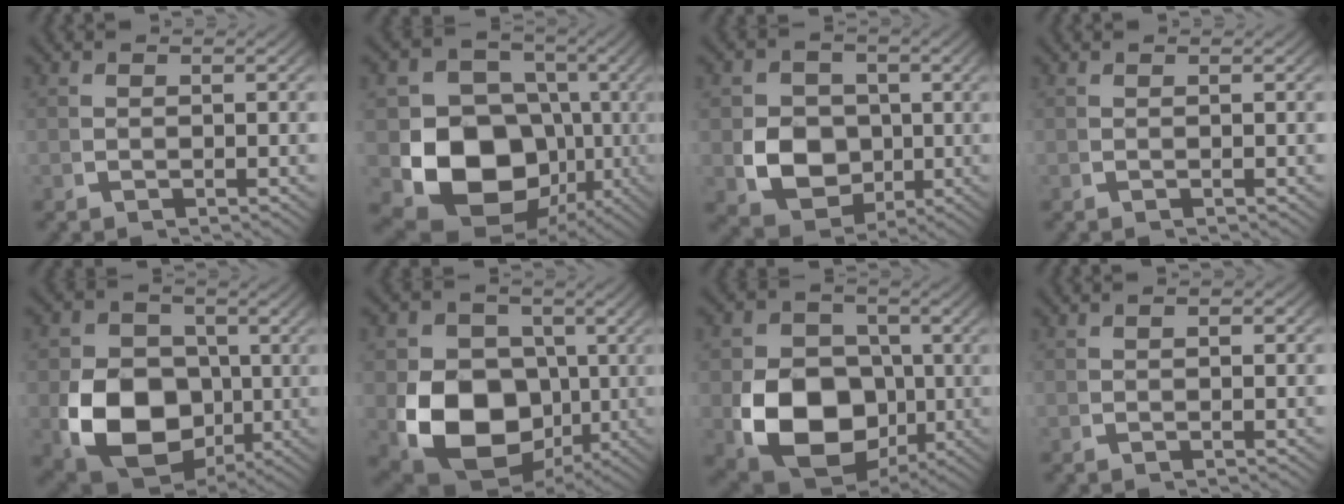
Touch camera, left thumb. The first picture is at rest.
{"total": 19.7, "force": [-1.7, 14.4, 13.3], "torque": [-0.253, -0.054, -0.010]}
{"total": 11.7, "force": [-0.2, 9.7, 6.6], "torque": [-0.146, -0.042, 0.010]}
{"total": 0.0}
{"total": 16.1, "force": [-1.5, 12.0, 10.6], "torque": [-0.219, -0.059, 0.001]}
{"total": 19.7, "force": [-1.7, 15.2, 12.4], "torque": [-0.252, -0.071, -0.003]}
{"total": 17.2, "force": [-1.9, 12.8, 11.3], "torque": [-0.226, -0.064, -0.005]}
{"total": 0.5, "force": [0.1, 0.0, 0.5], "torque": [-0.011, 0.000, 0.002]}